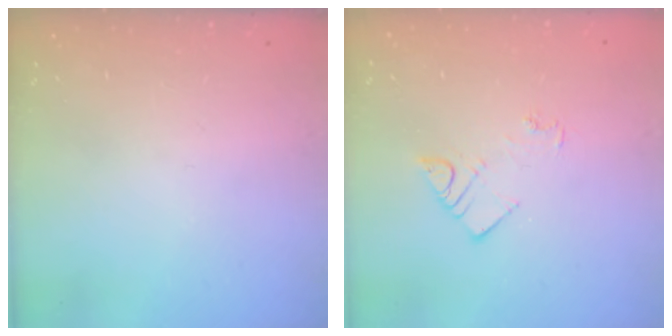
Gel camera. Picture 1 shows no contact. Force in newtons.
{"total": 5.0, "press": 5.0, "slide": 0.2}